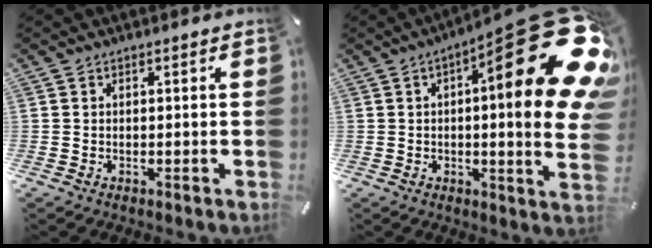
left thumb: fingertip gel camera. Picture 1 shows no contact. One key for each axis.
{"total": 30.1, "fx": 10.0, "fy": 7.8, "fz": 27.3, "tx": -0.350, "ty": -0.091, "tz": 0.173}